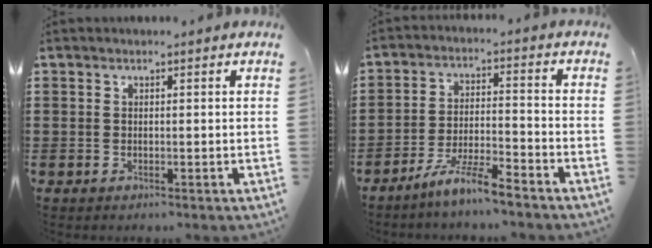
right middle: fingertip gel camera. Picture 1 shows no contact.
{"total": 6.9, "force": [-5.9, 0.0, 3.5], "torque": [-0.077, -0.009, -0.113]}